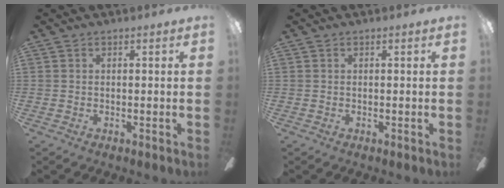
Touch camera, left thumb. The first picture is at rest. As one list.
[{"total": 0.0}]